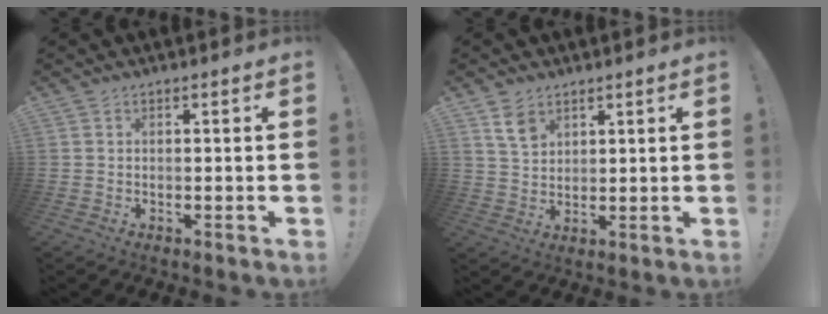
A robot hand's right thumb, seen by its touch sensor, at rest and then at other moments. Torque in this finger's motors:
{"motor_torque": [0.45, 1.05, 0.20, 0.28, 0.00]}